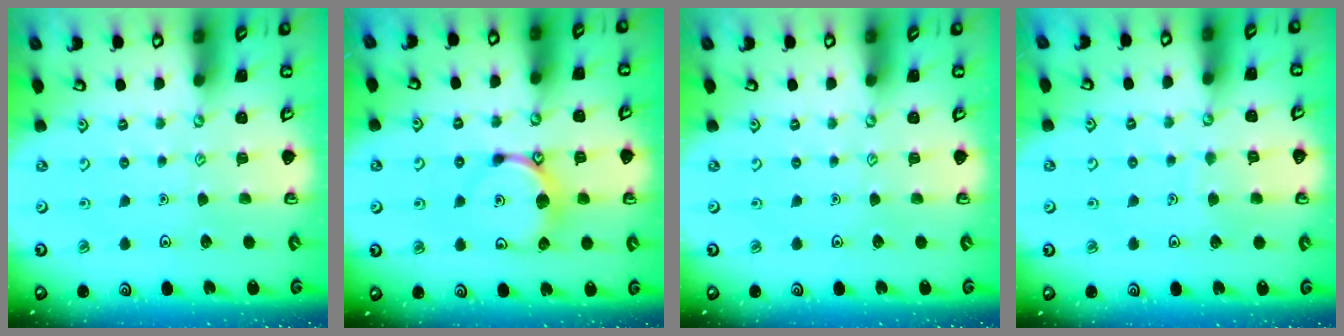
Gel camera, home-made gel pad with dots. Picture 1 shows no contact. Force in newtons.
{"total": 9.1, "press": 9.1, "slide": 0.4}
{"total": 0.0}
{"total": 4.7, "press": 4.6, "slide": 0.4}